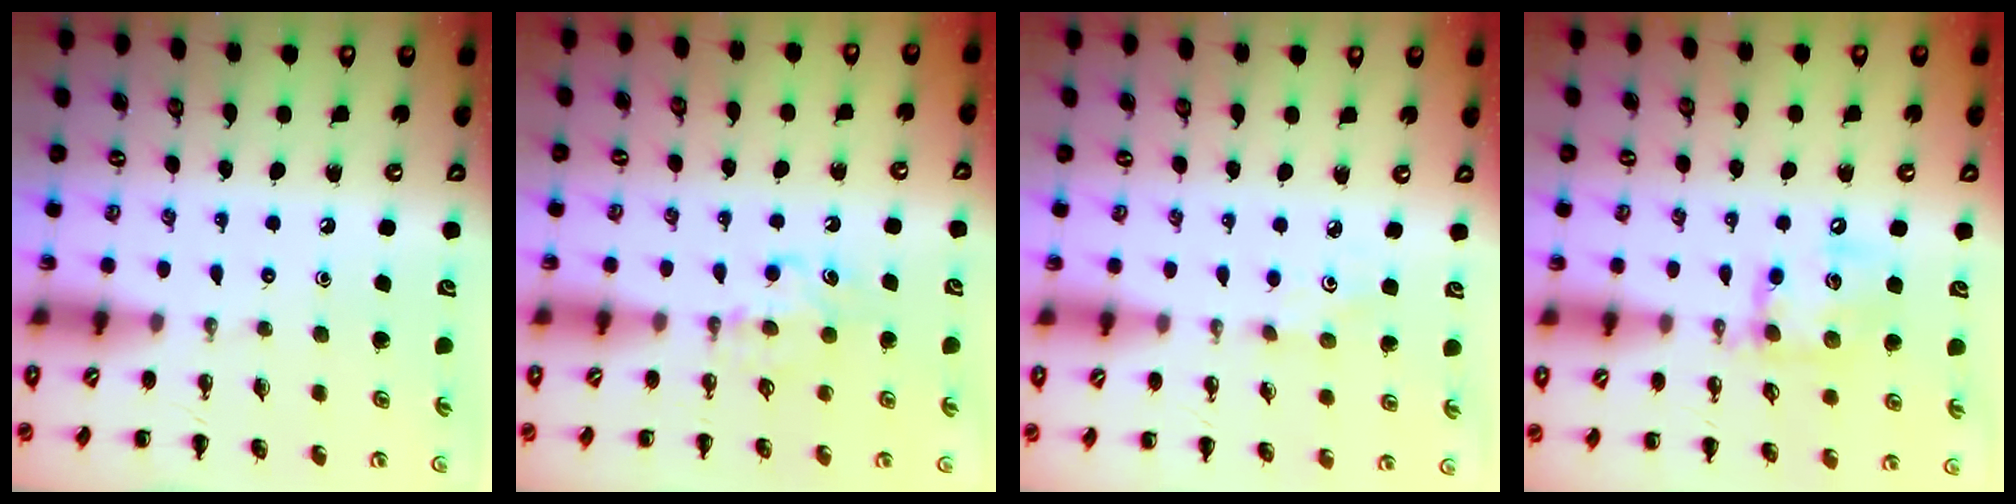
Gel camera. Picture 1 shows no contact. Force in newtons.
{"total": 6.7, "press": 6.5, "slide": 1.7}
{"total": 1.5, "press": 1.4, "slide": 0.5}
{"total": 12.1, "press": 11.9, "slide": 1.9}